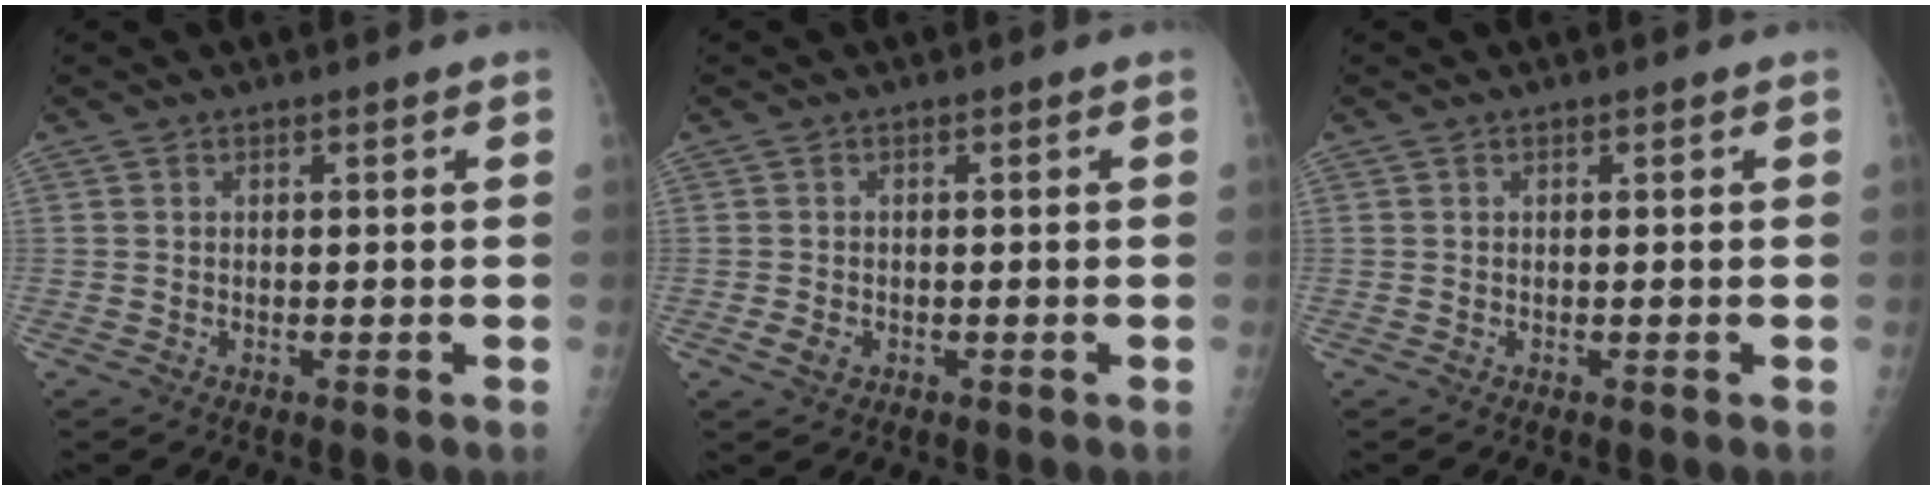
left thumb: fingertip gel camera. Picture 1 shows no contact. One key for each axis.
{"total": 2.1, "fx": -0.6, "fy": 1.6, "fz": 1.2, "tx": -0.021, "ty": -0.001, "tz": -0.006}
{"total": 0.0}